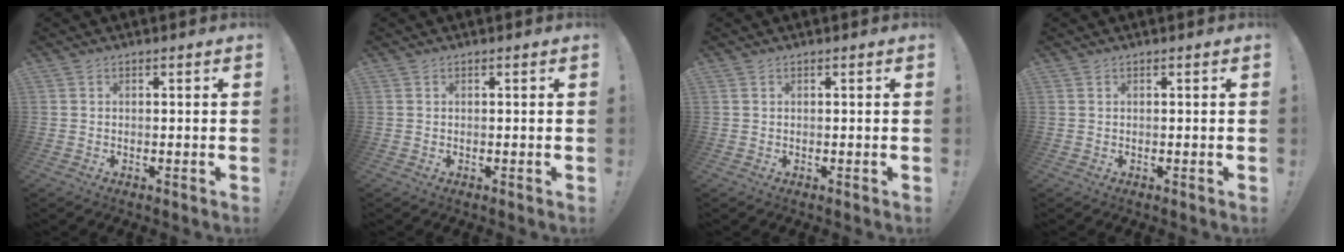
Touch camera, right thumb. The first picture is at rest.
{"total": 0.0}
{"total": 0.0}
{"total": 0.0}